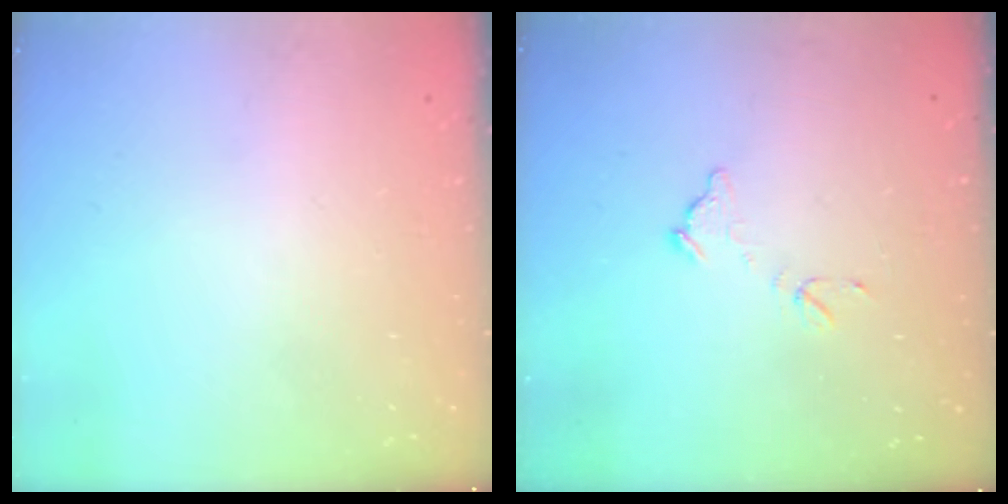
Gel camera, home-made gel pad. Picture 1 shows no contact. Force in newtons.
{"total": 6.9, "press": 6.9, "slide": 0.4}